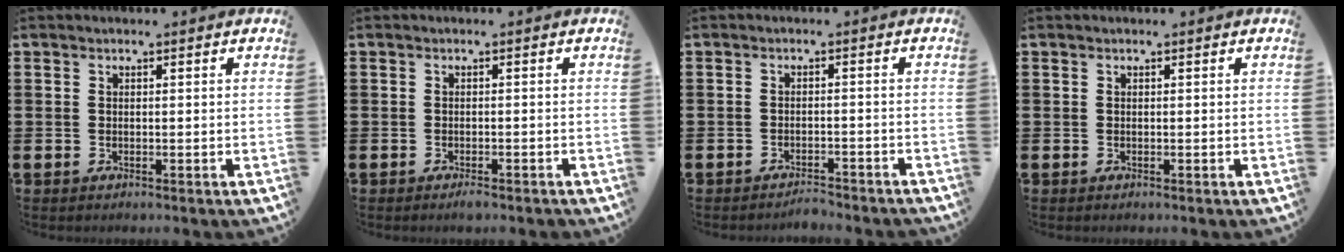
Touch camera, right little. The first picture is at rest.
{"total": 0.8, "force": [-0.6, 0.2, 0.5], "torque": [-0.011, -0.002, -0.012]}
{"total": 1.6, "force": [-1.6, 0.0, 0.1], "torque": [-0.008, 0.003, -0.034]}
{"total": 0.0}